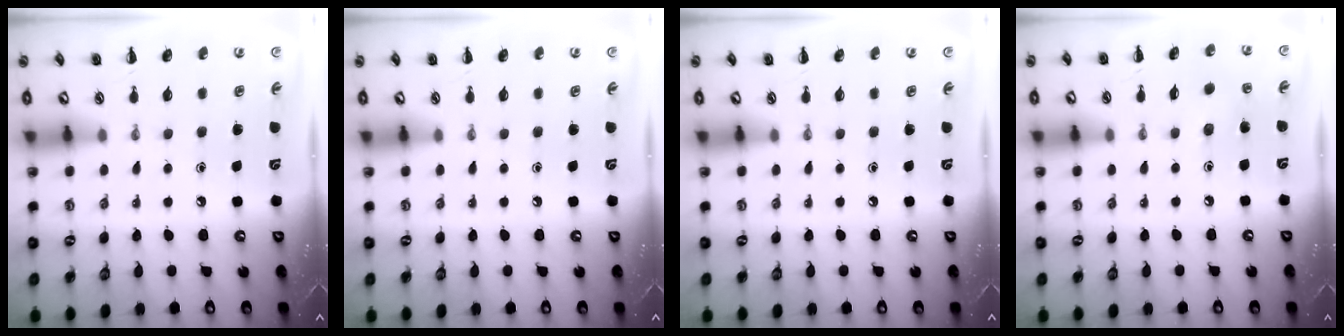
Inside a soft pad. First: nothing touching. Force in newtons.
{"total": 0.0}
{"total": 0.0}
{"total": 3.6, "press": 3.4, "slide": 1.2}